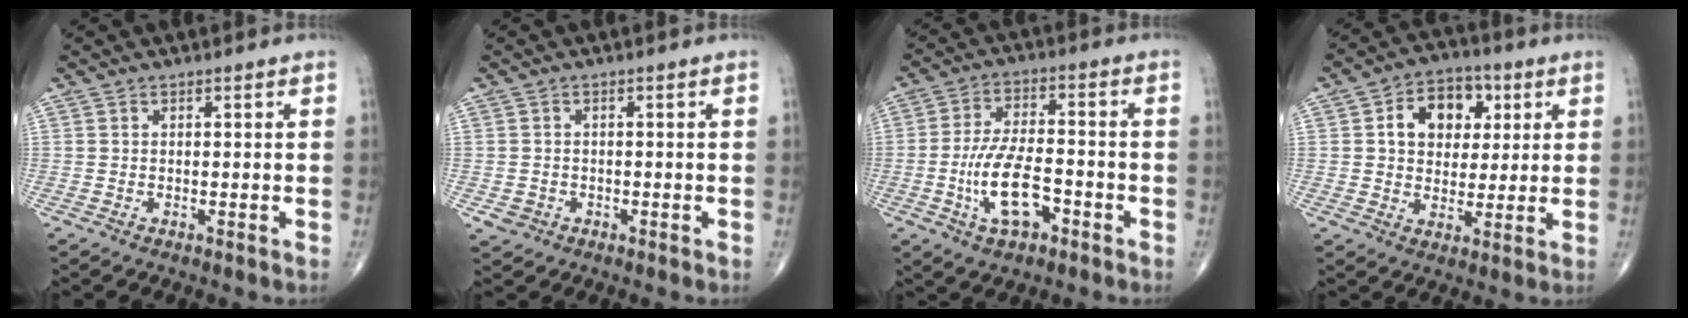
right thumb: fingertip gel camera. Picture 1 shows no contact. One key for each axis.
{"total": 2.2, "fx": -0.7, "fy": 2.0, "fz": 0.5, "tx": -0.002, "ty": 0.005, "tz": -0.008}
{"total": 11.1, "fx": -3.8, "fy": 5.1, "fz": 9.2, "tx": -0.174, "ty": 0.022, "tz": -0.068}
{"total": 11.3, "fx": 3.1, "fy": 8.4, "fz": 7.0, "tx": -0.066, "ty": 0.002, "tz": 0.045}